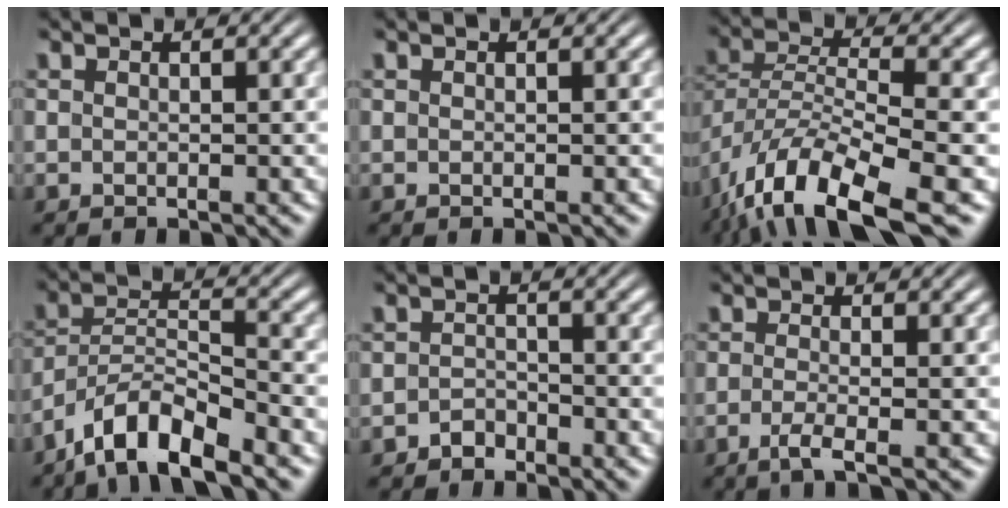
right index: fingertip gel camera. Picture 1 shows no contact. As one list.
[{"total": 0.0}, {"total": 9.4, "force": [-5.5, 4.2, 6.4], "torque": [-0.141, -0.042, -0.061]}, {"total": 6.8, "force": [-4.3, 3.5, 3.9], "torque": [-0.079, -0.025, -0.063]}, {"total": 2.1, "force": [-2.0, 0.5, -0.2], "torque": [0.006, -0.010, -0.031]}, {"total": 2.3, "force": [-1.5, -0.1, 1.7], "torque": [-0.045, -0.017, -0.021]}]